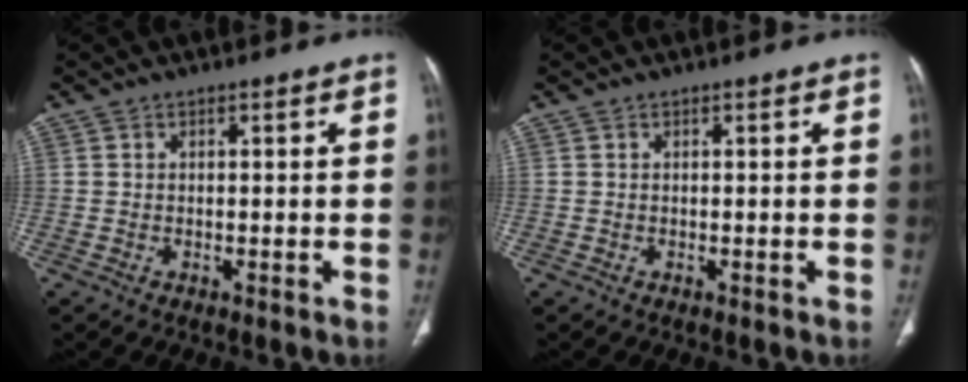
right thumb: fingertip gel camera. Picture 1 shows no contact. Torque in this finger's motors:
{"motor_torque": [0.00, 0.00, -0.01, 0.01, 0.00]}